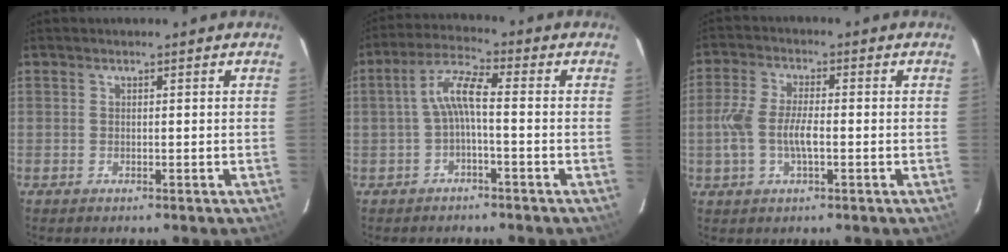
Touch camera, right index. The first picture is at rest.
{"total": 5.5, "force": [-1.1, 1.0, 5.3], "torque": [-0.120, 0.016, -0.022]}
{"total": 7.6, "force": [-1.4, 3.1, 6.8], "torque": [-0.143, 0.003, -0.028]}